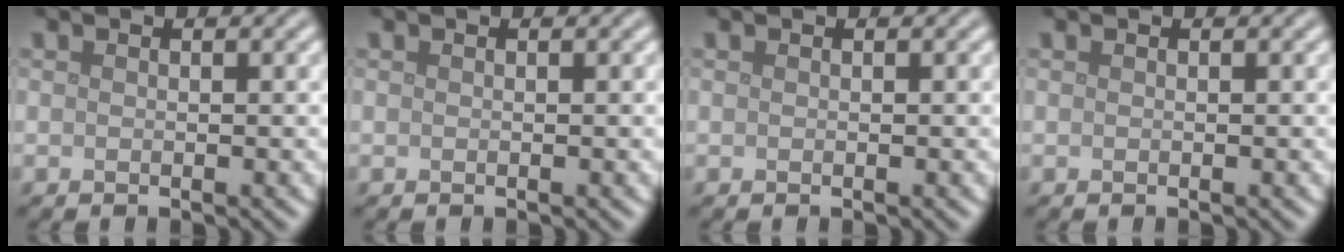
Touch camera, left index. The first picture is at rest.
{"total": 0.0}
{"total": 0.0}
{"total": 0.0}